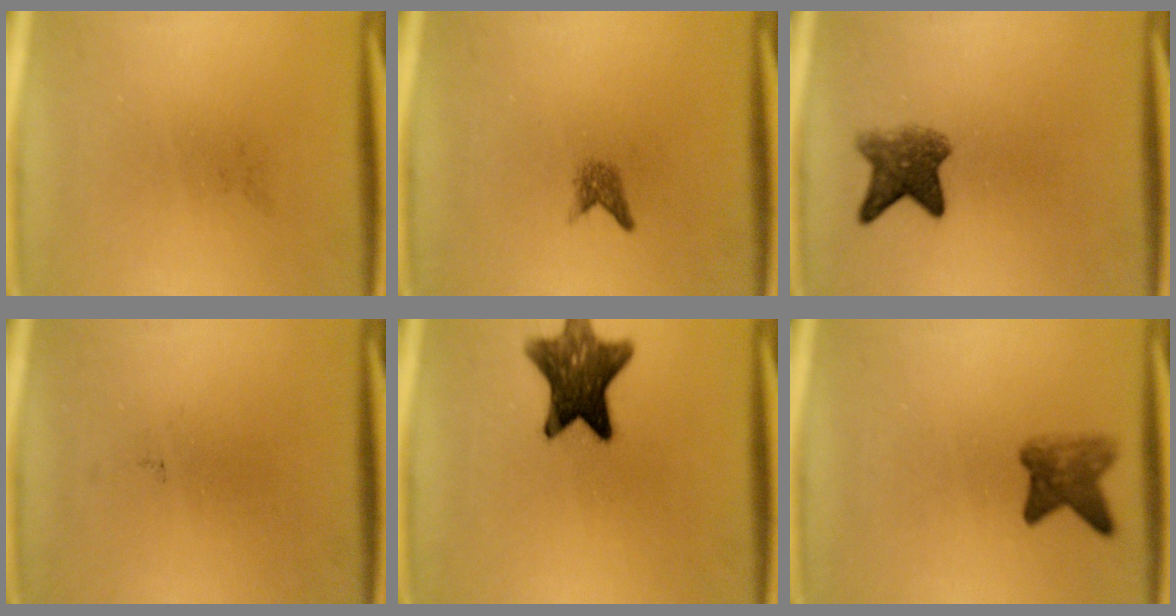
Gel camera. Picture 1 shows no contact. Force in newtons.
{"total": 1.5}
{"total": 5.2}
{"total": 0.0}
{"total": 11.5}
{"total": 4.2}